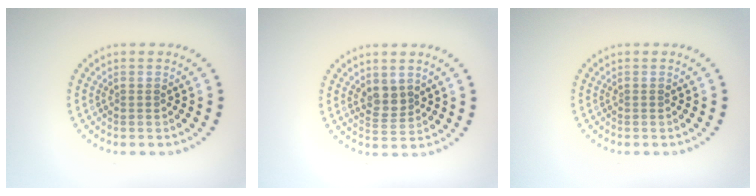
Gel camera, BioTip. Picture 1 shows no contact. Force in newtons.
{"total": 2.0, "press": 1.8, "slide": 0.9}
{"total": 0.0}